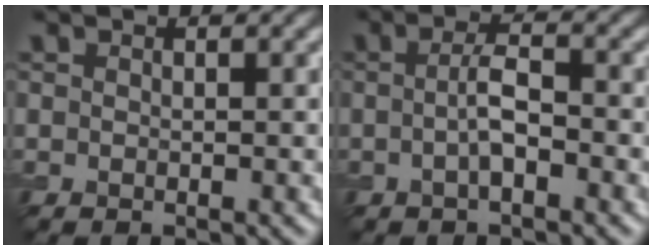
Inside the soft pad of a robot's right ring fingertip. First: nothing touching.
{"total": 2.0, "force": [-0.2, 0.3, 2.0], "torque": [-0.042, 0.008, -0.006]}